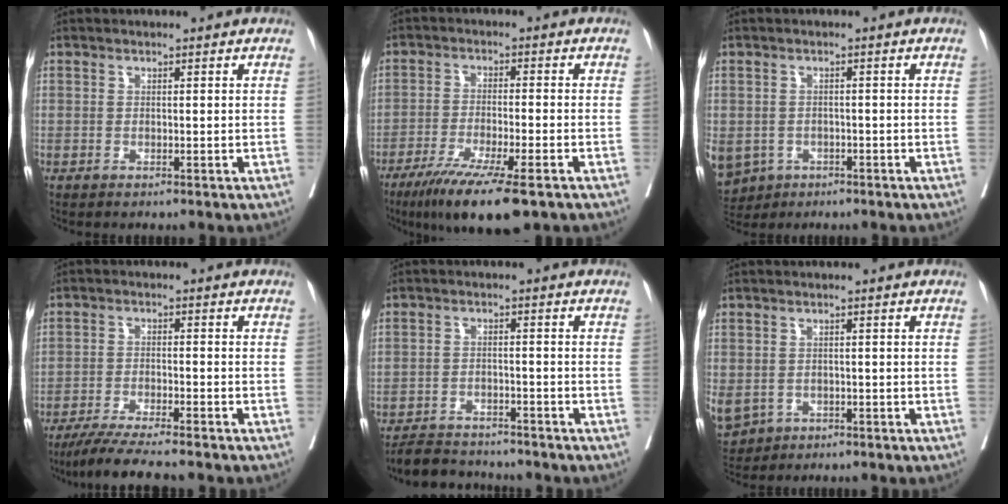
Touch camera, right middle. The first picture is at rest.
{"total": 12.1, "force": [-8.1, 0.9, 8.9], "torque": [-0.149, -0.032, -0.129]}
{"total": 11.5, "force": [-5.1, 9.4, 4.3], "torque": [-0.140, -0.007, -0.066]}
{"total": 9.4, "force": [-8.0, -0.1, 4.9], "torque": [-0.076, -0.028, -0.130]}
{"total": 6.6, "force": [-6.4, 1.3, 1.2], "torque": [-0.019, -0.003, -0.101]}
{"total": 12.2, "force": [-4.4, 10.2, 5.0], "torque": [-0.163, -0.007, -0.055]}